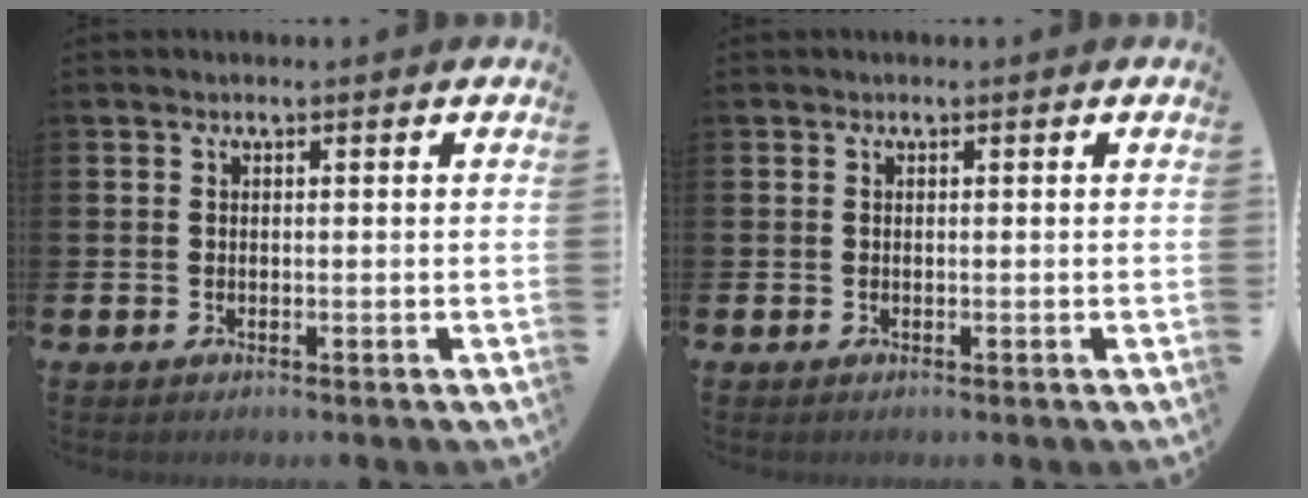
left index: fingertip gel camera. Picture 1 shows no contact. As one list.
[{"total": 0.0}]